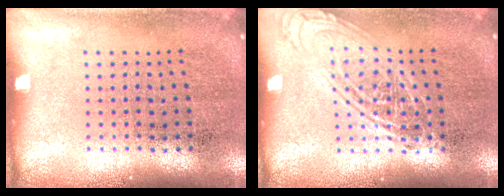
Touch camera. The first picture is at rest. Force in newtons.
{"total": 2.6, "press": 2.6, "slide": 0.3}